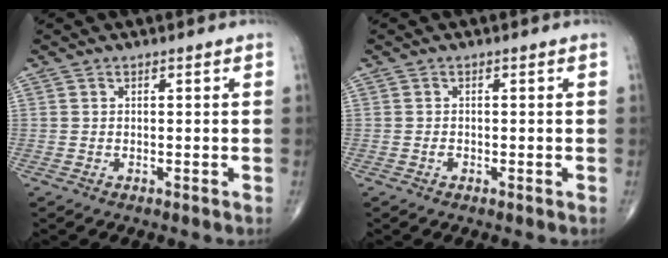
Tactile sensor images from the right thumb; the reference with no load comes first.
{"total": 0.7, "force": [-0.3, 0.4, 0.5], "torque": [-0.008, 0.000, -0.007]}